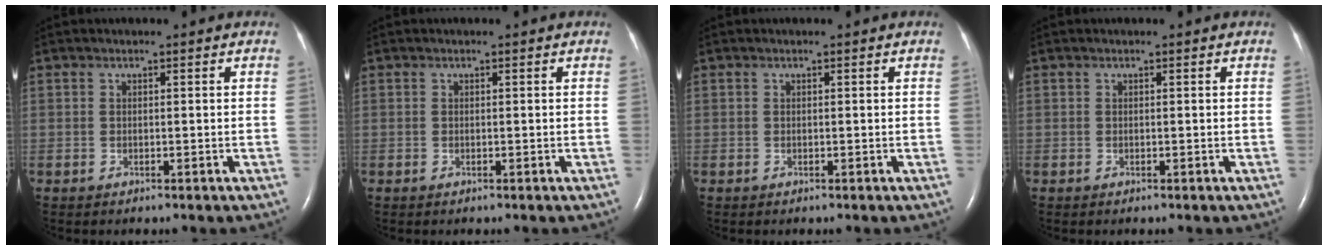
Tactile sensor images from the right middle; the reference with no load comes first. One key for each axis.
{"total": 0.0}
{"total": 0.0}
{"total": 0.0}